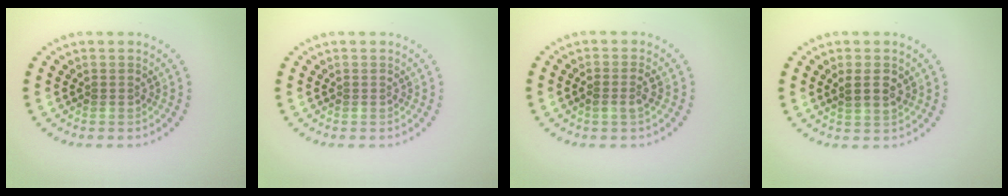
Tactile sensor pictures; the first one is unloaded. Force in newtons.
{"total": 0.0}
{"total": 1.4, "press": 1.3, "slide": 0.4}
{"total": 1.9, "press": 1.7, "slide": 0.7}